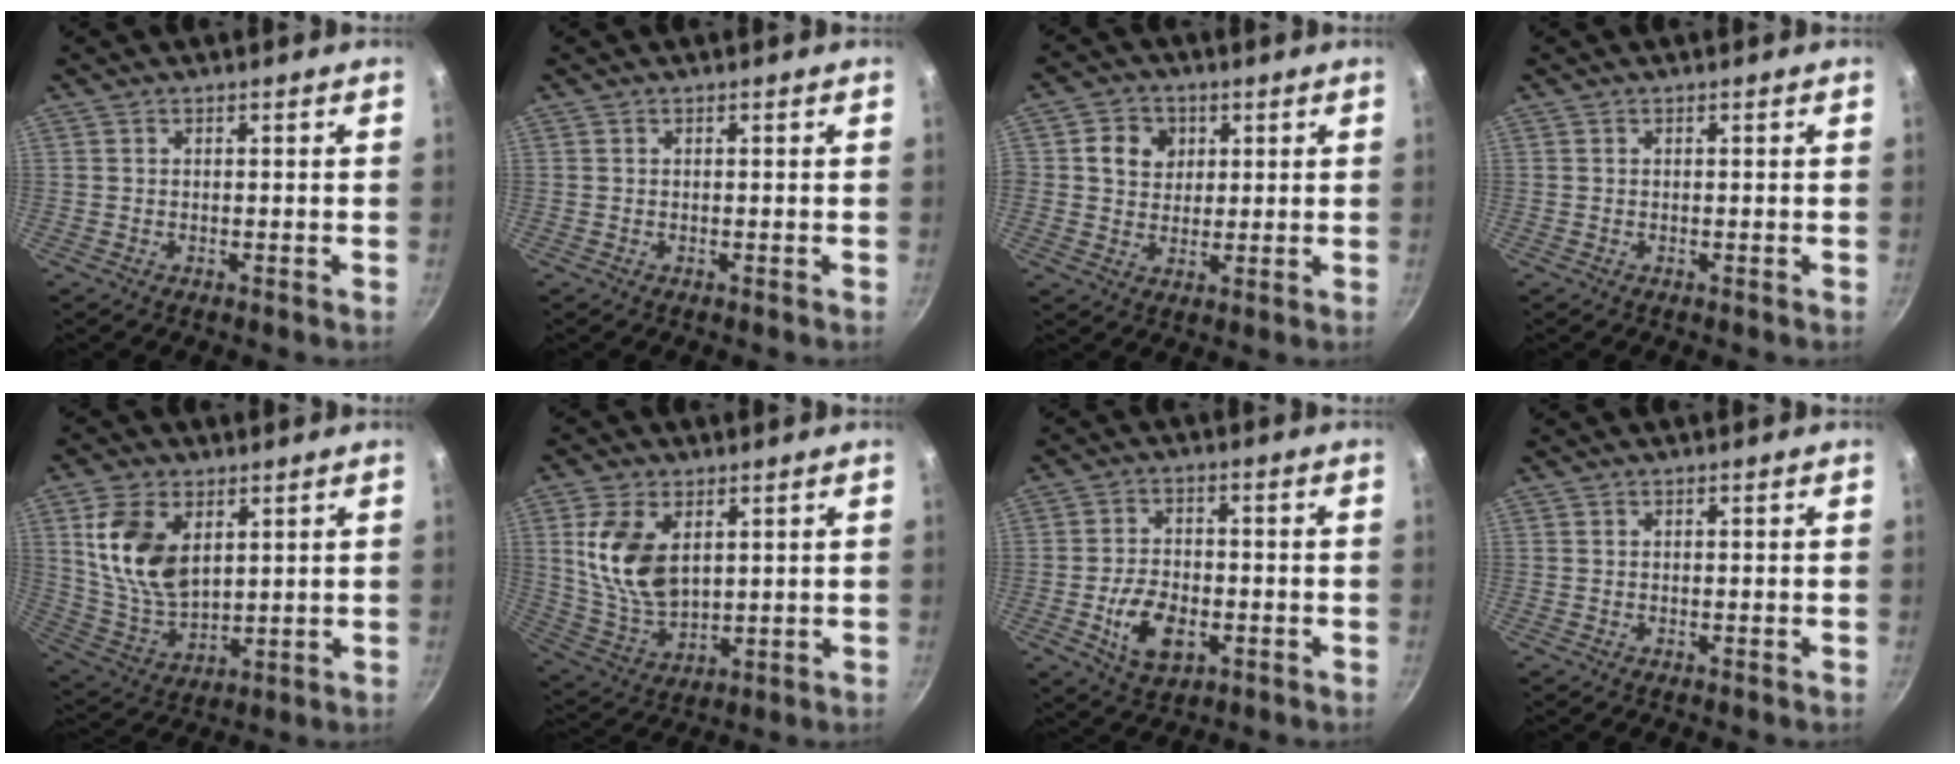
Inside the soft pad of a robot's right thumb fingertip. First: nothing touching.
{"total": 0.0}
{"total": 6.4, "force": [1.8, 5.7, 2.4], "torque": [-0.009, -0.001, 0.024]}
{"total": 0.0}
{"total": 13.7, "force": [4.3, 8.4, 9.9], "torque": [-0.174, -0.027, 0.096]}
{"total": 12.8, "force": [3.5, 7.8, 9.6], "torque": [-0.173, -0.025, 0.079]}
{"total": 9.5, "force": [-2.9, 5.7, 7.0], "torque": [-0.113, 0.013, -0.047]}
{"total": 0.0}